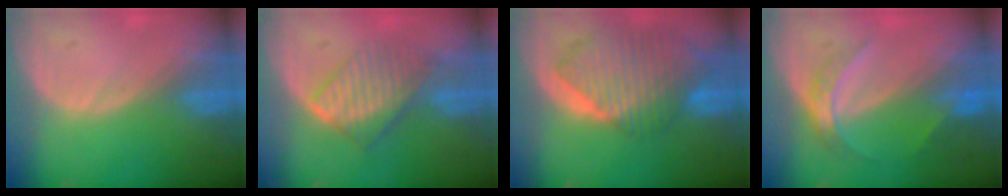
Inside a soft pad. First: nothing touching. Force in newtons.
{"total": 6.6, "press": 6.3, "slide": 1.9}
{"total": 10.5, "press": 9.1, "slide": 5.2}
{"total": 4.8, "press": 4.3, "slide": 2.2}